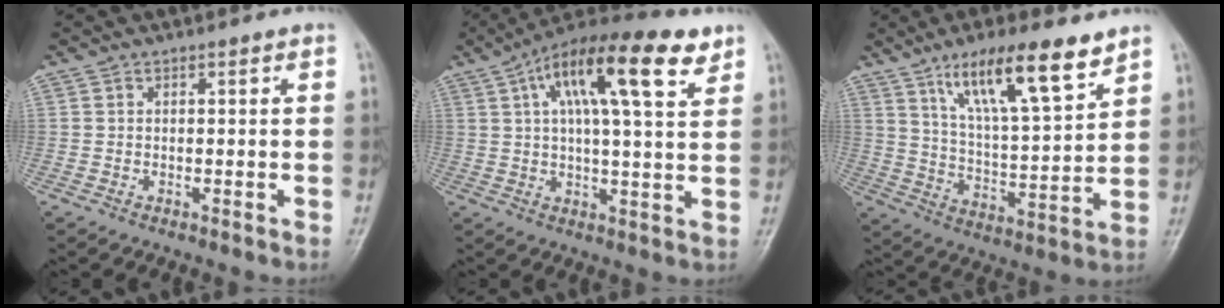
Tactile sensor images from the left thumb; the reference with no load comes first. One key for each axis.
{"total": 17.7, "fx": 8.2, "fy": 5.3, "fz": 14.7, "tx": -0.225, "ty": 0.003, "tz": 0.125}
{"total": 15.6, "fx": 9.9, "fy": 3.7, "fz": 11.5, "tx": -0.178, "ty": -0.045, "tz": 0.177}